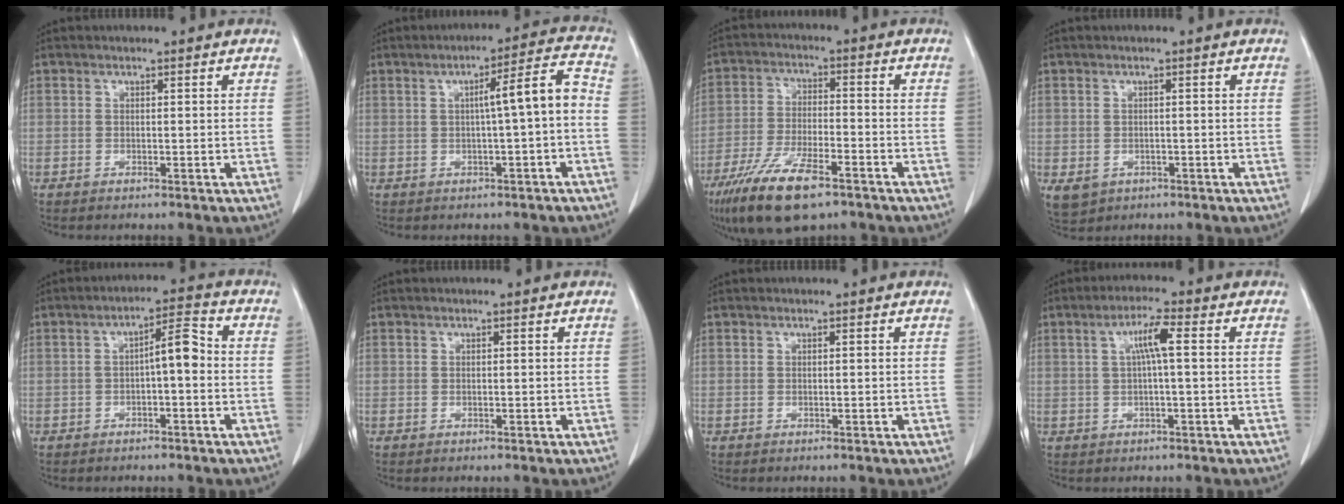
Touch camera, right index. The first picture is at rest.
{"total": 7.5, "force": [-0.4, 0.5, 7.5], "torque": [-0.109, 0.024, -0.005]}
{"total": 13.6, "force": [-8.8, 3.9, 9.6], "torque": [-0.191, -0.021, -0.156]}
{"total": 6.5, "force": [-2.6, 5.4, 2.4], "torque": [-0.060, 0.000, -0.026]}
{"total": 5.7, "force": [-0.5, 1.6, 5.4], "torque": [-0.088, 0.031, -0.008]}
{"total": 0.0}
{"total": 0.0}
{"total": 5.1, "force": [1.0, 0.6, 4.9], "torque": [-0.095, 0.013, 0.020]}